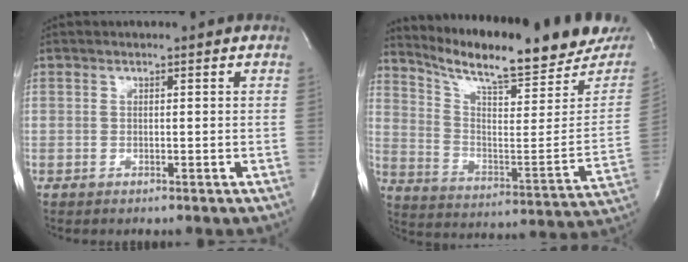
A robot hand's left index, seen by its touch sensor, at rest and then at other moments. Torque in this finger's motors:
{"motor_torque": [0.08, -0.08, 0.36, 0.11]}